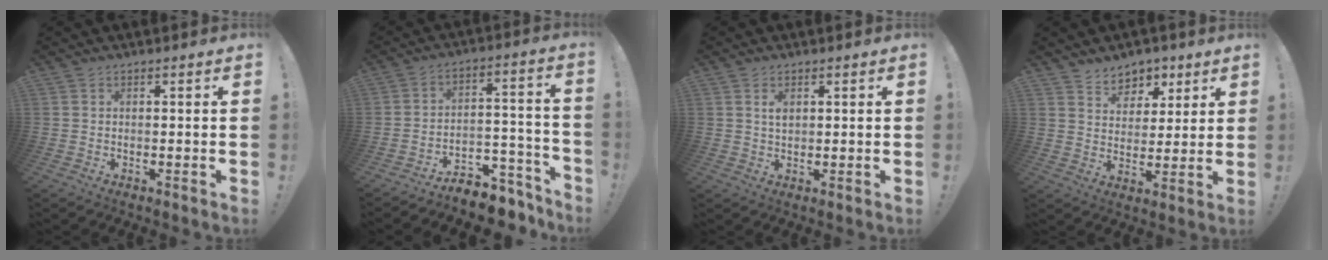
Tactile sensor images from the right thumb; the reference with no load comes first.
{"total": 9.0, "force": [-7.0, 4.5, 3.4], "torque": [-0.017, 0.038, -0.121]}
{"total": 2.4, "force": [1.0, 1.3, 1.8], "torque": [-0.022, -0.004, 0.015]}
{"total": 7.7, "force": [5.1, 5.7, 0.9], "torque": [-0.006, -0.041, 0.102]}